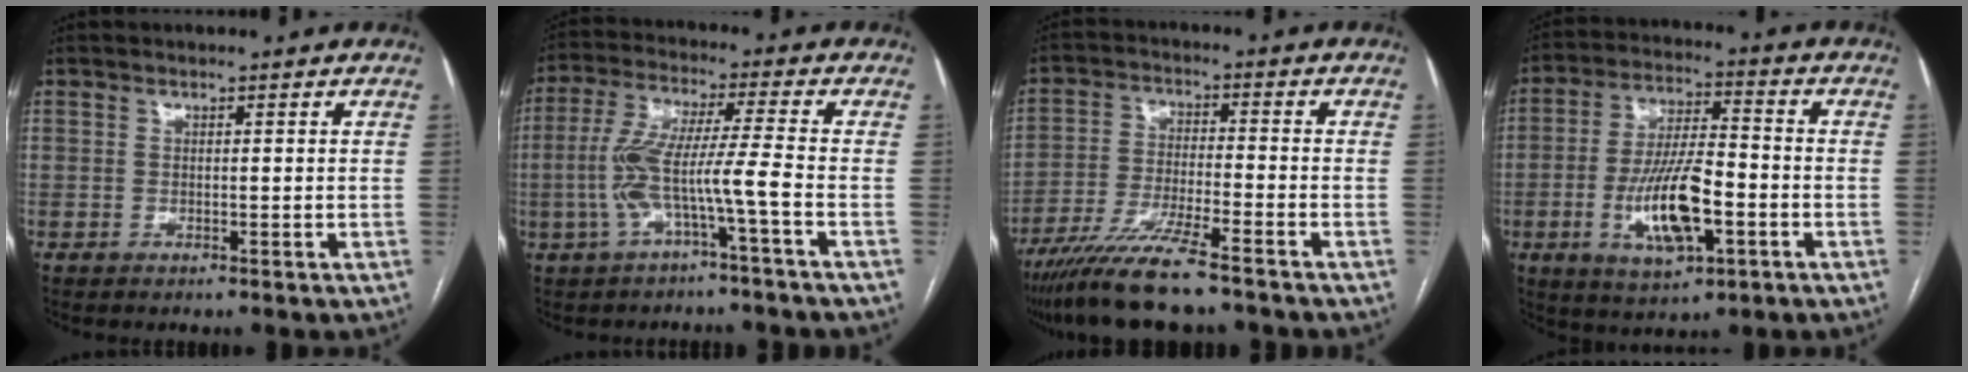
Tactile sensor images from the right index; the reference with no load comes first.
{"total": 8.6, "force": [-3.0, -0.5, 8.1], "torque": [-0.175, 0.021, -0.056]}
{"total": 11.5, "force": [-9.0, 0.6, 7.1], "torque": [-0.130, -0.033, -0.158]}
{"total": 12.9, "force": [-3.8, 3.9, 11.6], "torque": [-0.225, 0.000, -0.062]}